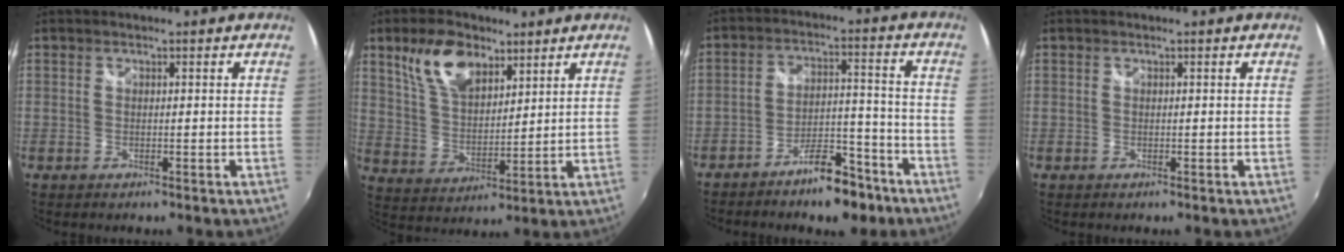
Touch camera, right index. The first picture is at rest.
{"total": 11.3, "force": [6.8, 5.9, 6.8], "torque": [-0.129, 0.018, 0.137]}
{"total": 9.6, "force": [-7.2, 3.5, 5.2], "torque": [-0.087, 0.023, -0.104]}
{"total": 0.0}